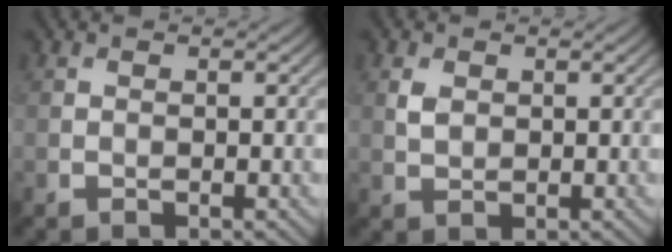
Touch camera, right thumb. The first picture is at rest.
{"total": 1.7, "force": [0.6, 1.2, 1.1], "torque": [-0.028, -0.001, 0.013]}